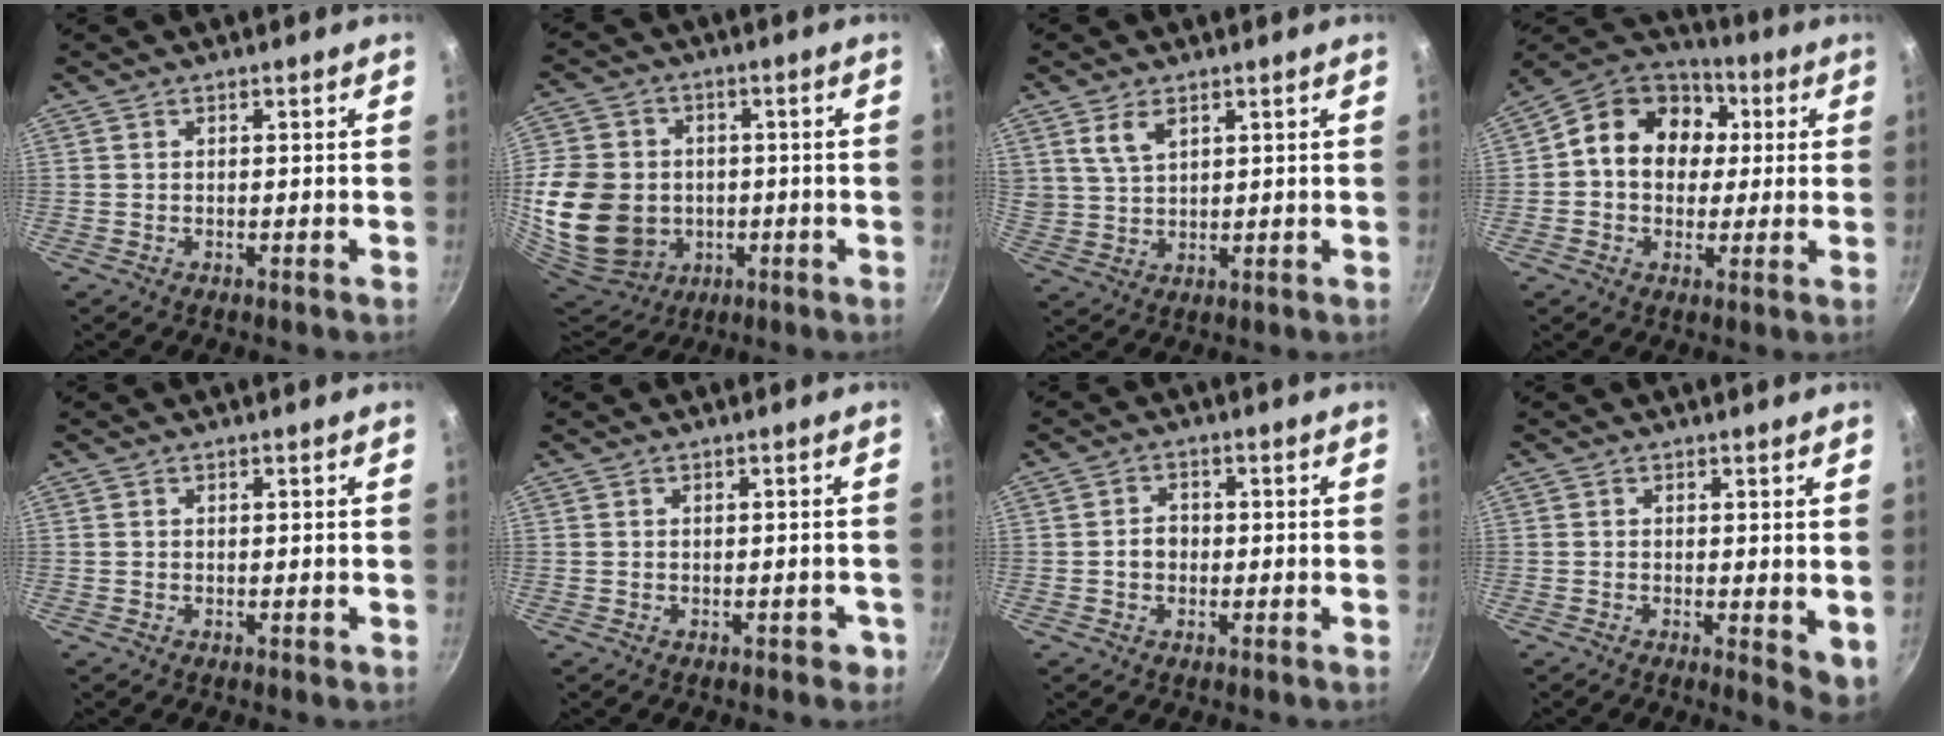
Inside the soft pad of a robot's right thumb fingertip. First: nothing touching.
{"total": 21.2, "force": [-1.9, 17.6, 11.6], "torque": [-0.239, 0.013, -0.014]}
{"total": 5.5, "force": [2.9, 3.1, 3.4], "torque": [-0.056, -0.011, 0.064]}
{"total": 15.6, "force": [2.4, 12.6, 8.8], "torque": [-0.111, 0.025, 0.021]}
{"total": 0.0}
{"total": 2.0, "force": [-0.8, 1.4, 1.2], "torque": [0.005, 0.020, 0.000]}
{"total": 3.2, "force": [-0.4, 2.6, 1.8], "torque": [-0.012, 0.013, -0.007]}
{"total": 4.7, "force": [-0.1, 1.7, 4.4], "torque": [-0.056, -0.012, 0.000]}